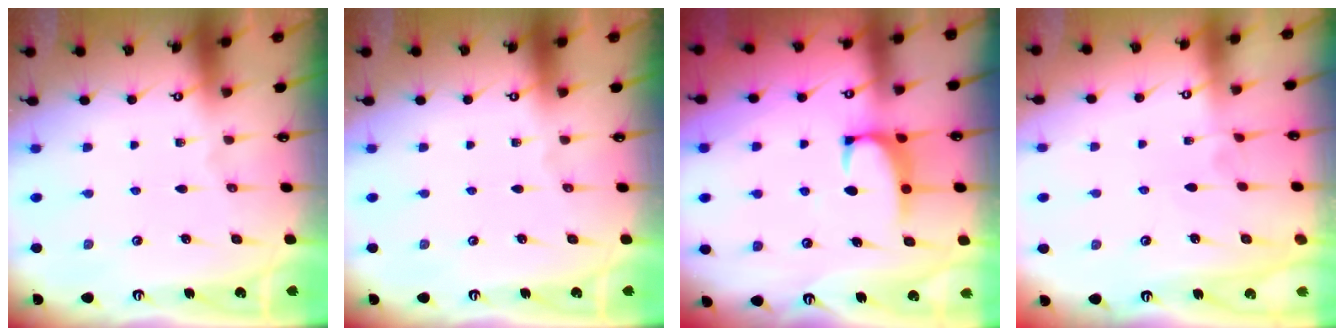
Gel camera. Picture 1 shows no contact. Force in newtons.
{"total": 0.0}
{"total": 4.0, "press": 3.9, "slide": 0.9}
{"total": 3.7, "press": 3.7, "slide": 0.0}